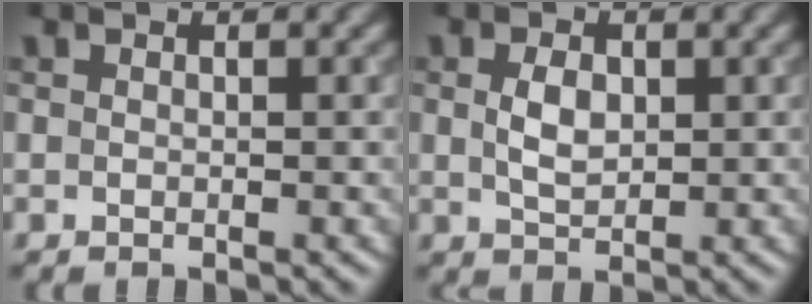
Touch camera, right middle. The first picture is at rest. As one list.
[{"total": 2.6, "force": [0.5, 1.7, 2.0], "torque": [-0.045, 0.000, 0.011]}]